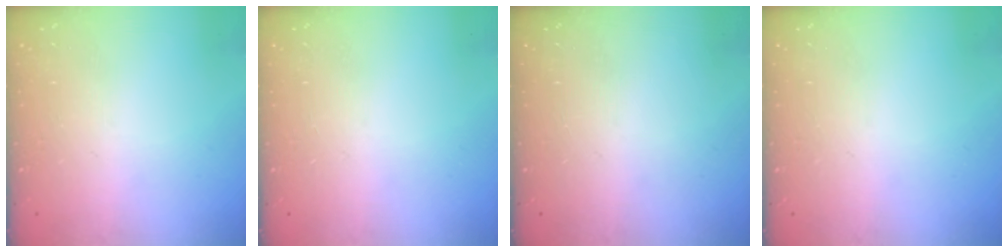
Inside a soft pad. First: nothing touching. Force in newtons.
{"total": 0.0}
{"total": 0.0}
{"total": 0.0}